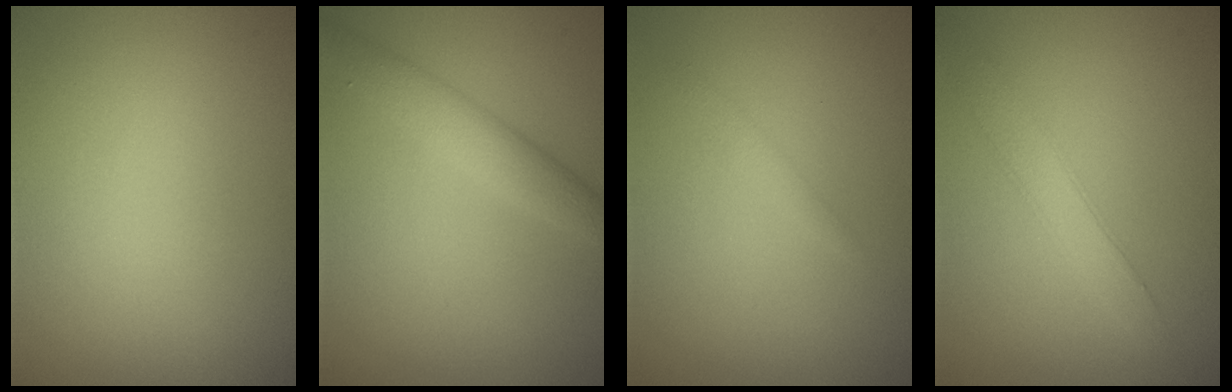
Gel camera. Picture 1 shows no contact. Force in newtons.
{"total": 2.8, "press": 2.8, "slide": 0.1}
{"total": 0.8, "press": 0.8, "slide": 0.1}
{"total": 2.6, "press": 2.6, "slide": 0.1}